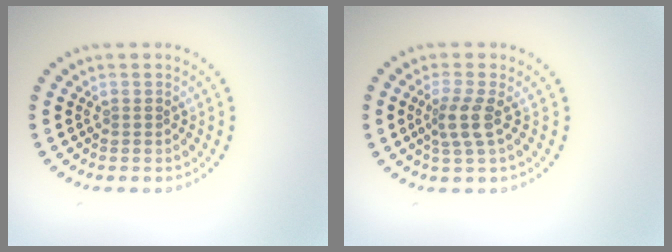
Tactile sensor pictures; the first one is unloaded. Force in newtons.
{"total": 2.4, "press": 1.8, "slide": 1.5}